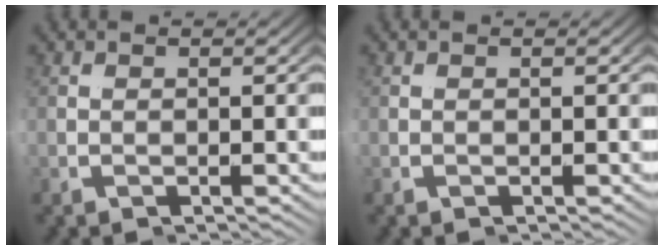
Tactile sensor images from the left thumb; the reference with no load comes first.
{"total": 0.0}